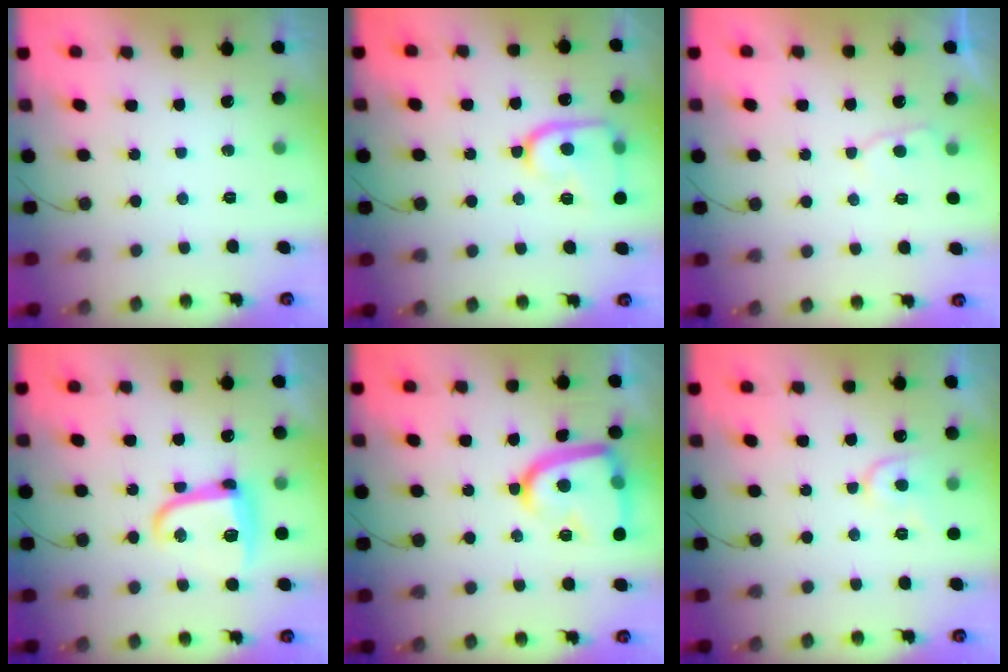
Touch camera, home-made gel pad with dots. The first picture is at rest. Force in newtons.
{"total": 14.4, "press": 14.3, "slide": 1.4}
{"total": 4.0, "press": 3.9, "slide": 0.5}
{"total": 12.6, "press": 12.6, "slide": 0.2}
{"total": 17.2, "press": 17.1, "slide": 1.5}
{"total": 8.2, "press": 8.1, "slide": 0.9}